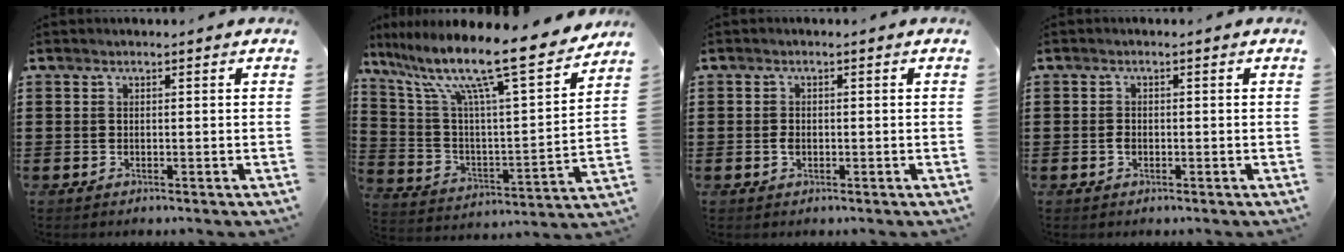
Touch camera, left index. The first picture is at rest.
{"total": 13.8, "force": [10.6, 0.9, 8.8], "torque": [-0.188, -0.074, 0.169]}
{"total": 1.3, "force": [-0.3, 0.9, 1.0], "torque": [-0.021, 0.003, -0.007]}
{"total": 1.1, "force": [-0.4, 0.8, 0.7], "torque": [-0.017, 0.001, -0.008]}